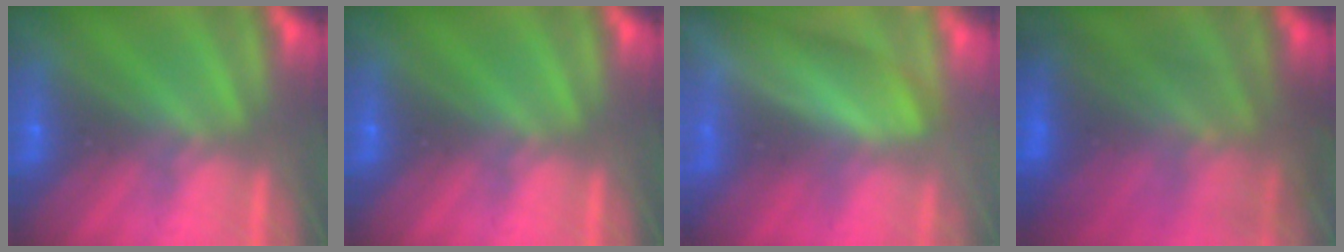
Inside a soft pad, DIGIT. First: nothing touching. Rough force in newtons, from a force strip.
{"total": 0.0}
{"total": 3.7}
{"total": 7.1}